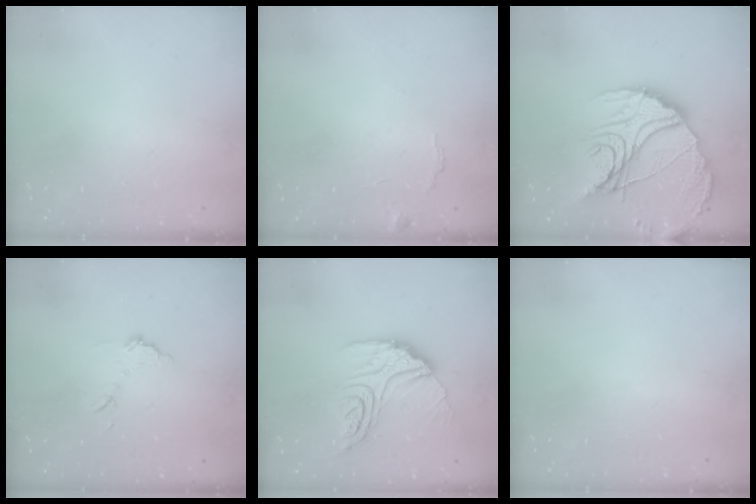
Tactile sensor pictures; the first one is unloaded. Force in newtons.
{"total": 7.0, "press": 7.0, "slide": 0.6}
{"total": 22.4, "press": 22.3, "slide": 1.9}
{"total": 7.9, "press": 7.9, "slide": 0.5}
{"total": 17.0, "press": 17.0, "slide": 1.5}
{"total": 0.0}